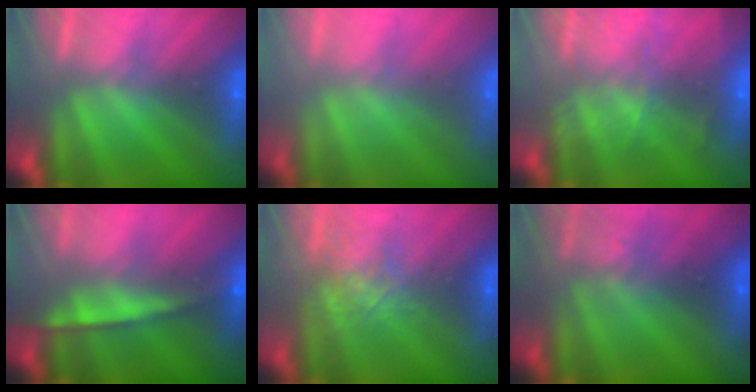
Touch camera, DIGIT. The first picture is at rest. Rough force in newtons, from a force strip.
{"total": 2.5}
{"total": 7.6}
{"total": 5.8}
{"total": 2.6}
{"total": 2.9}